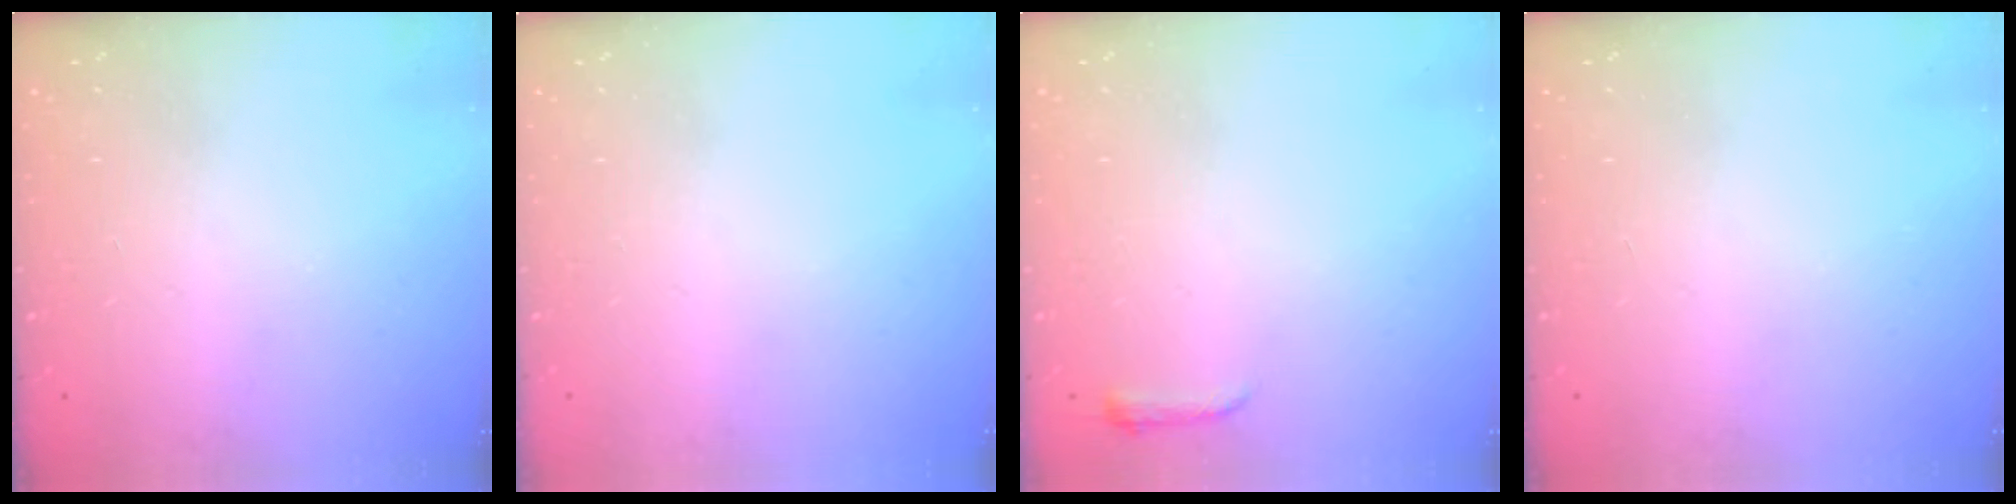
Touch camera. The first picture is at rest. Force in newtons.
{"total": 0.0}
{"total": 3.0, "press": 2.9, "slide": 0.6}
{"total": 0.0}